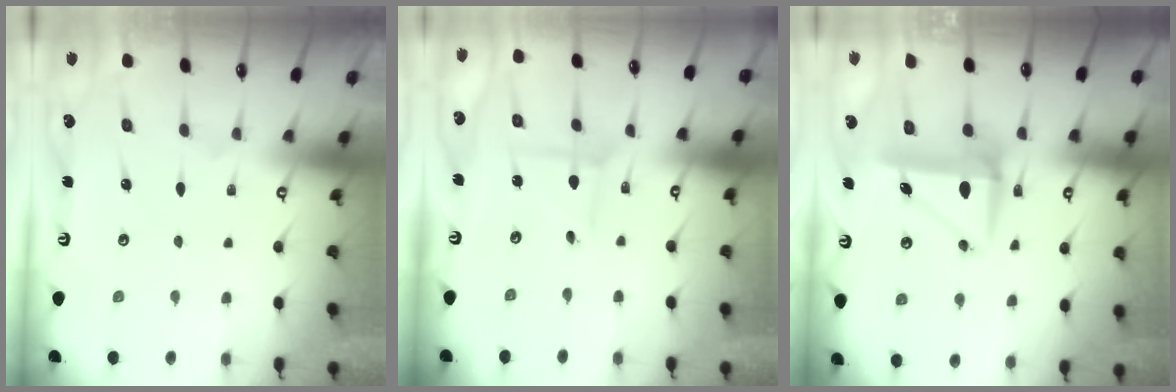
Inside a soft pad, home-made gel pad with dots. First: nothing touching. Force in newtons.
{"total": 2.8, "press": 2.8, "slide": 0.3}
{"total": 7.5, "press": 7.3, "slide": 1.8}